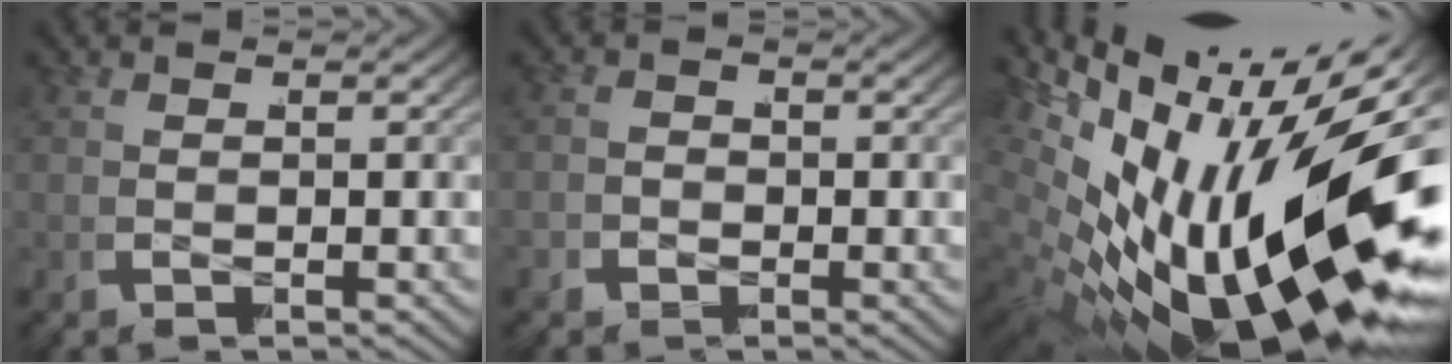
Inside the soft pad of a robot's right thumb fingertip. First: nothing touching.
{"total": 0.9, "force": [-0.5, 0.8, 0.0], "torque": [0.015, 0.005, -0.017]}
{"total": 20.9, "force": [-2.4, 11.2, 17.5], "torque": [-0.293, -0.030, -0.010]}